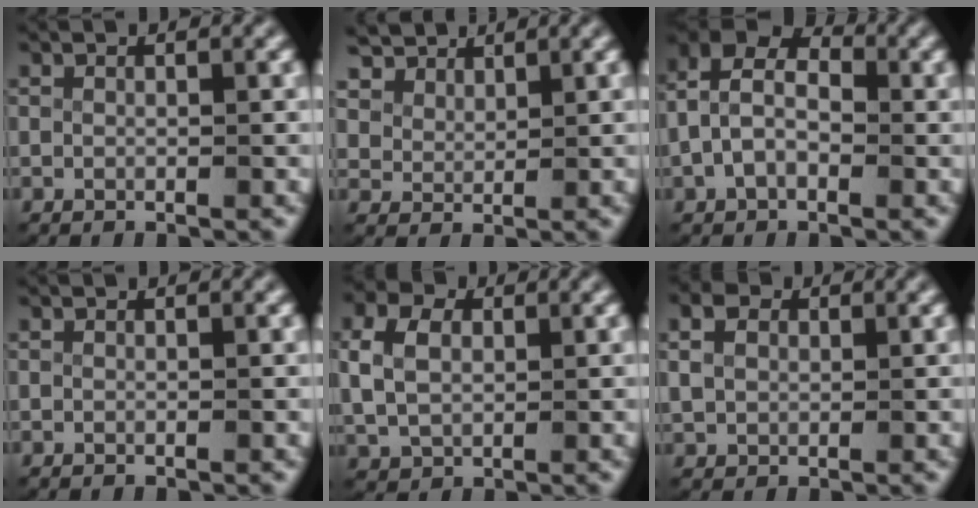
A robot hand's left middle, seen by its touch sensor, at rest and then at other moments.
{"total": 4.7, "force": [4.1, 2.0, 1.2], "torque": [-0.039, 0.004, 0.075]}
{"total": 7.5, "force": [1.7, 5.3, 5.0], "torque": [-0.093, 0.004, 0.017]}
{"total": 0.0}
{"total": 5.4, "force": [1.0, 4.3, 3.0], "torque": [-0.082, -0.002, 0.024]}
{"total": 2.7, "force": [0.9, 2.2, 1.4], "torque": [-0.038, -0.003, 0.023]}